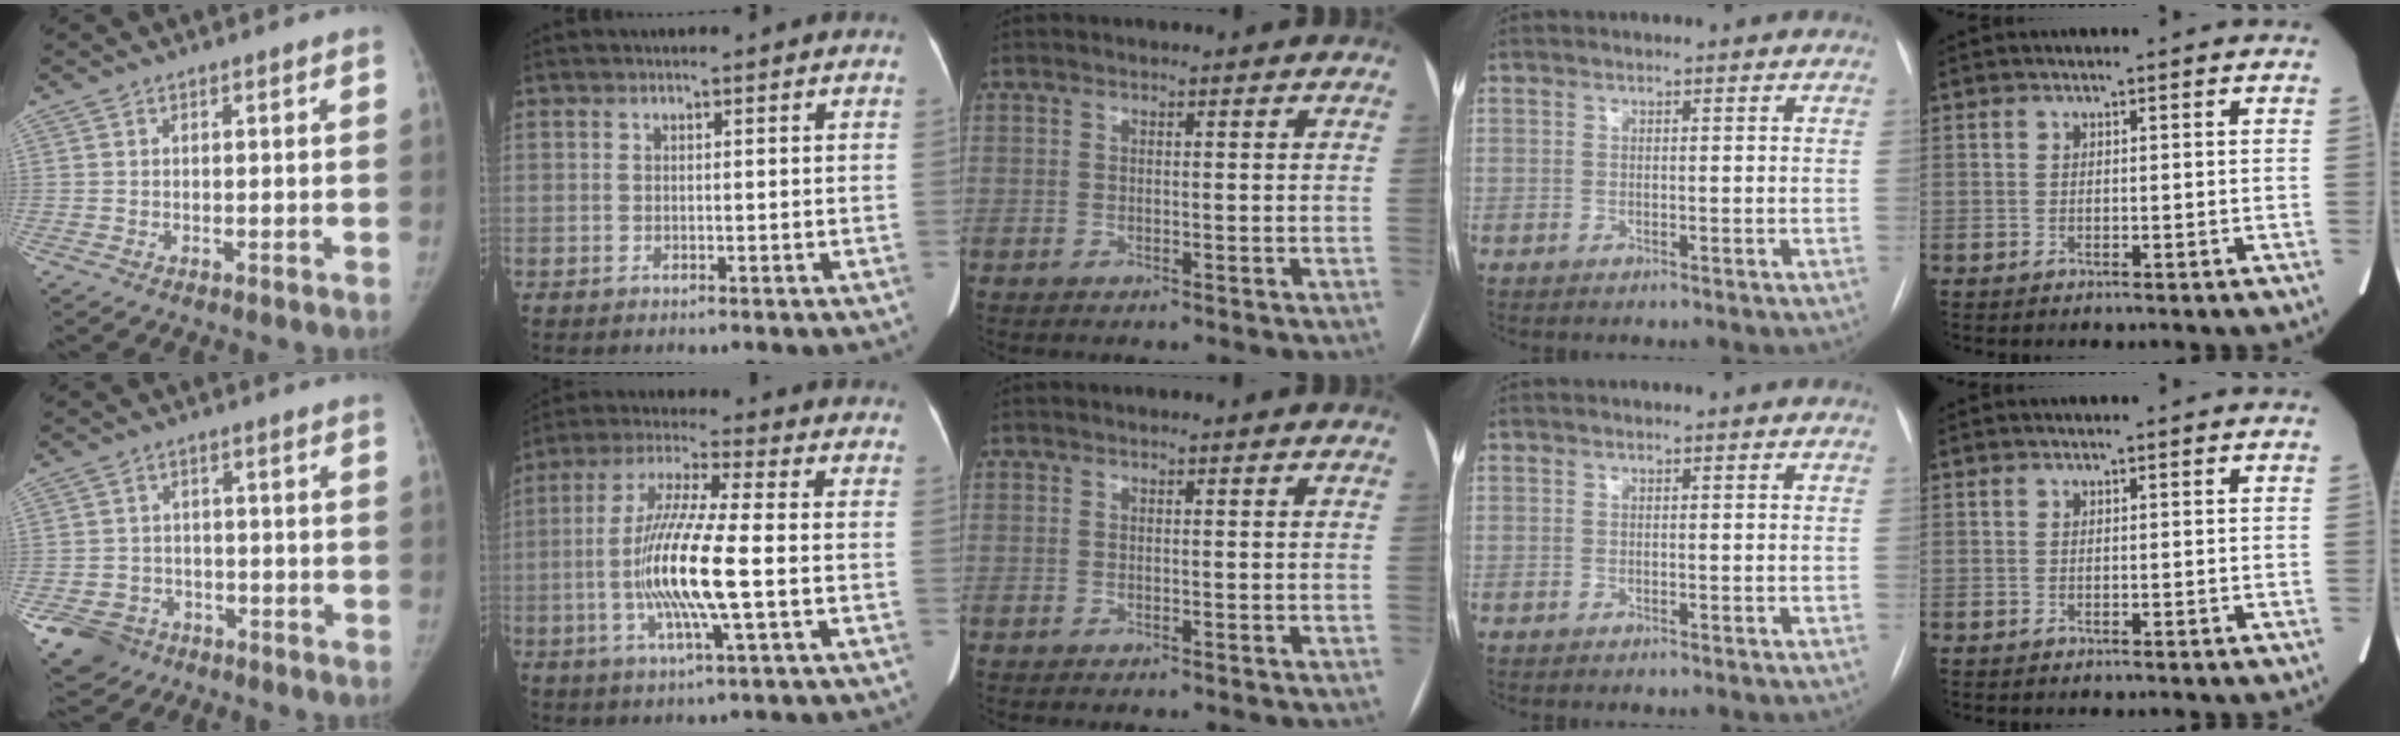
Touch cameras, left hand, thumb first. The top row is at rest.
{"thumb": {"total": 8.5, "force": [-4.8, 6.7, 2.3], "torque": [-0.041, 0.023, -0.072]}, "index": {"total": 13.9, "force": [-2.3, 1.0, 13.6], "torque": [-0.274, -0.003, -0.045]}}